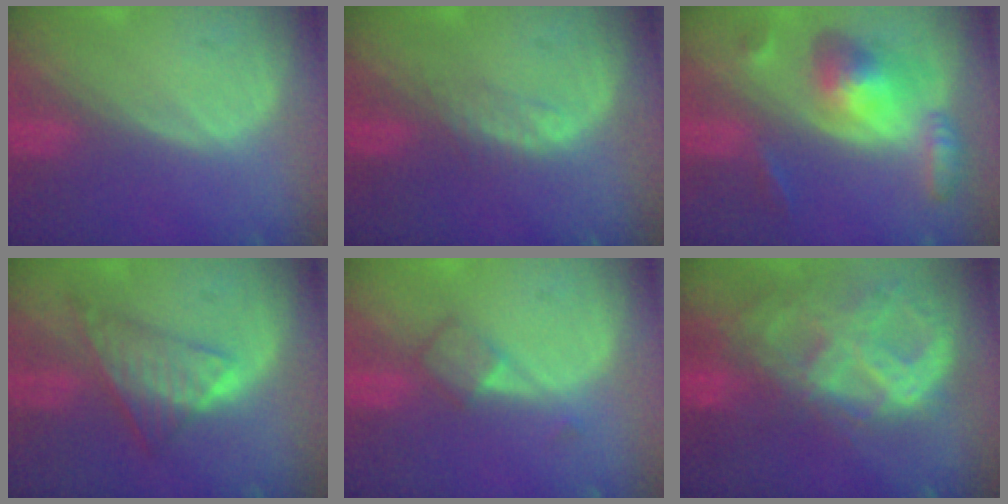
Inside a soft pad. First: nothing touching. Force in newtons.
{"total": 1.8, "press": 1.8, "slide": 0.1}
{"total": 7.9, "press": 7.9, "slide": 0.5}
{"total": 7.5, "press": 6.3, "slide": 4.0}
{"total": 3.2, "press": 3.0, "slide": 1.2}
{"total": 11.1, "press": 9.4, "slide": 5.9}